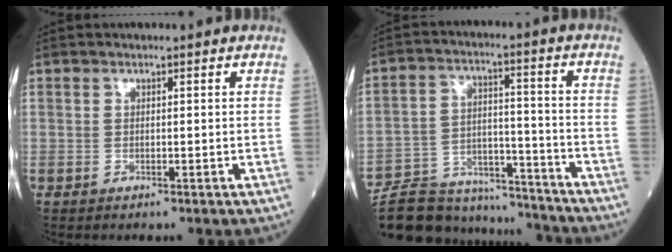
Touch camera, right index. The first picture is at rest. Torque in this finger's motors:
{"motor_torque": [0.01, -0.45, -0.48, -0.21]}